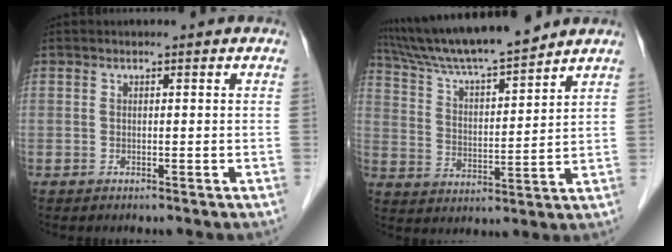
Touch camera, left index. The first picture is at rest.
{"total": 12.3, "force": [10.8, 0.1, 5.9], "torque": [-0.108, -0.006, 0.187]}